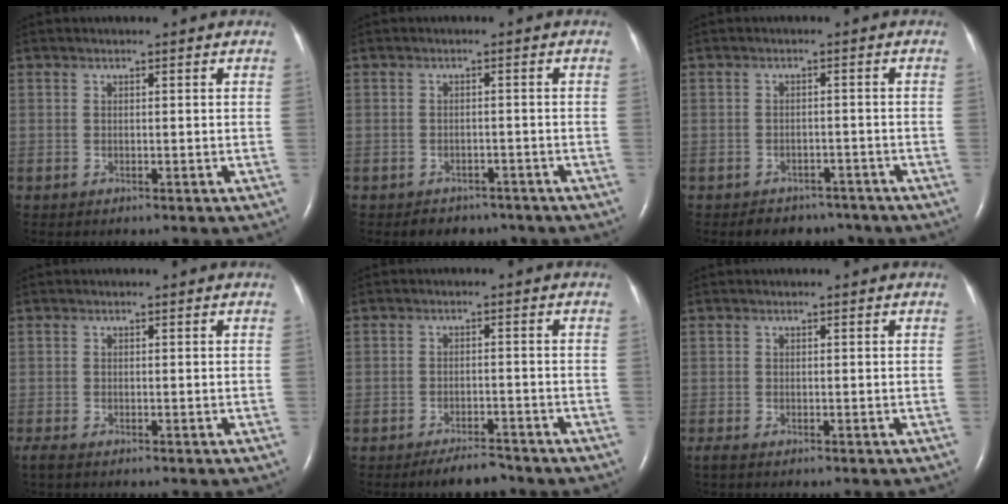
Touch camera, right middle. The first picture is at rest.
{"total": 3.7, "force": [-3.1, 2.0, 0.2], "torque": [-0.005, 0.007, -0.040]}
{"total": 5.2, "force": [-4.5, 2.7, 0.5], "torque": [-0.001, 0.011, -0.058]}
{"total": 1.3, "force": [-1.0, 0.2, 0.7], "torque": [-0.024, -0.007, -0.020]}
{"total": 3.9, "force": [-3.5, 0.8, 1.5], "torque": [-0.028, -0.006, -0.057]}
{"total": 0.7, "force": [-0.5, 0.0, 0.4], "torque": [-0.017, -0.006, -0.013]}